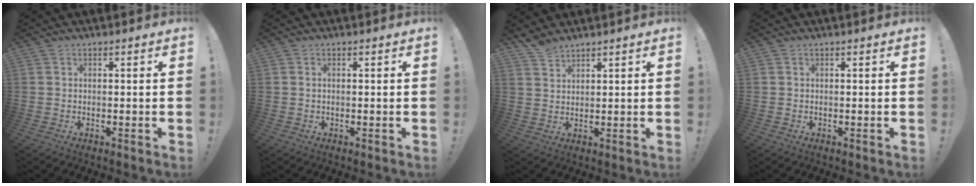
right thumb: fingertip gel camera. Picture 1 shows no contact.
{"total": 0.6, "force": [0.1, 0.3, 0.5], "torque": [-0.010, 0.002, 0.002]}
{"total": 4.0, "force": [3.7, 1.1, 1.1], "torque": [-0.021, -0.021, 0.070]}
{"total": 0.0}